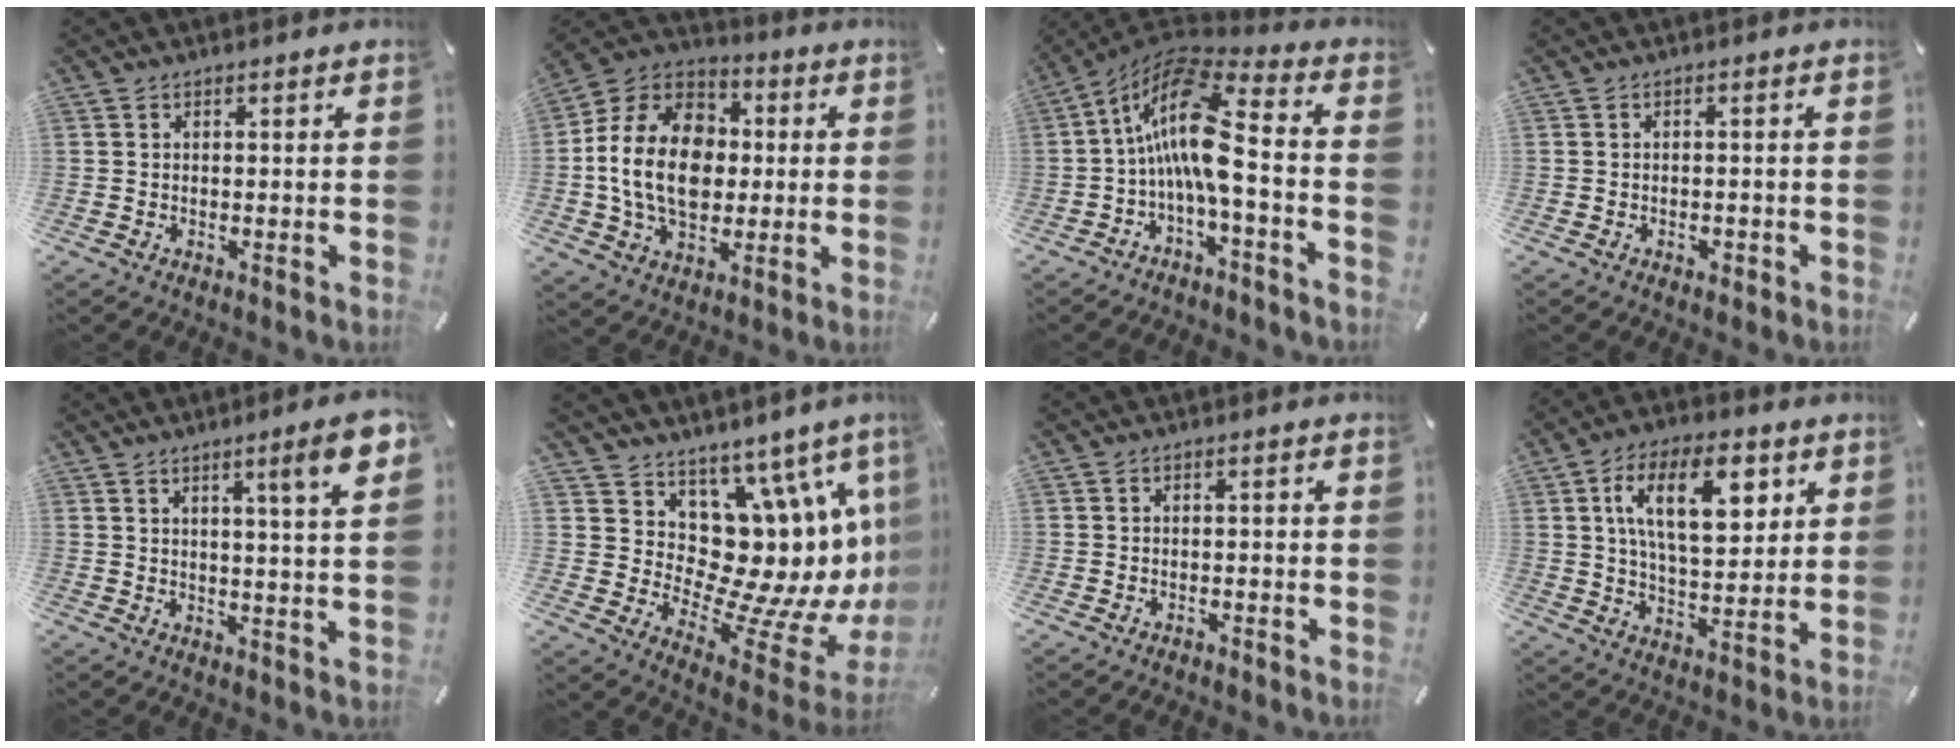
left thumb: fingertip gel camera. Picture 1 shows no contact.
{"total": 17.5, "force": [-1.1, 13.4, 11.1], "torque": [-0.257, 0.022, -0.022]}
{"total": 15.8, "force": [-0.8, 5.7, 14.7], "torque": [-0.284, -0.005, -0.018]}
{"total": 1.3, "force": [-0.7, 0.9, 0.5], "torque": [-0.009, 0.002, -0.015]}
{"total": 9.2, "force": [4.5, 0.3, 8.0], "torque": [-0.119, -0.019, 0.063]}
{"total": 16.8, "force": [4.9, 10.4, 12.2], "torque": [-0.151, -0.121, 0.114]}
{"total": 1.2, "force": [-1.0, 0.5, 0.4], "torque": [-0.009, 0.002, -0.022]}
{"total": 16.5, "force": [6.1, 8.5, 12.8], "torque": [-0.215, 0.000, 0.100]}